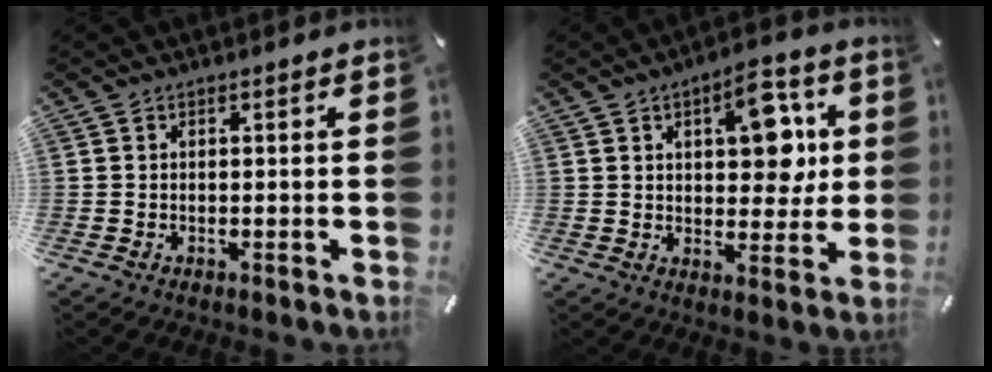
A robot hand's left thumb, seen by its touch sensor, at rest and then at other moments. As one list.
[{"total": 12.3, "force": [4.3, 6.9, 9.2], "torque": [-0.112, -0.012, 0.068]}]